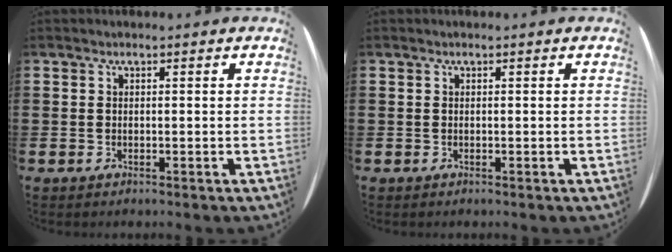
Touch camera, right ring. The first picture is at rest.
{"total": 0.0}